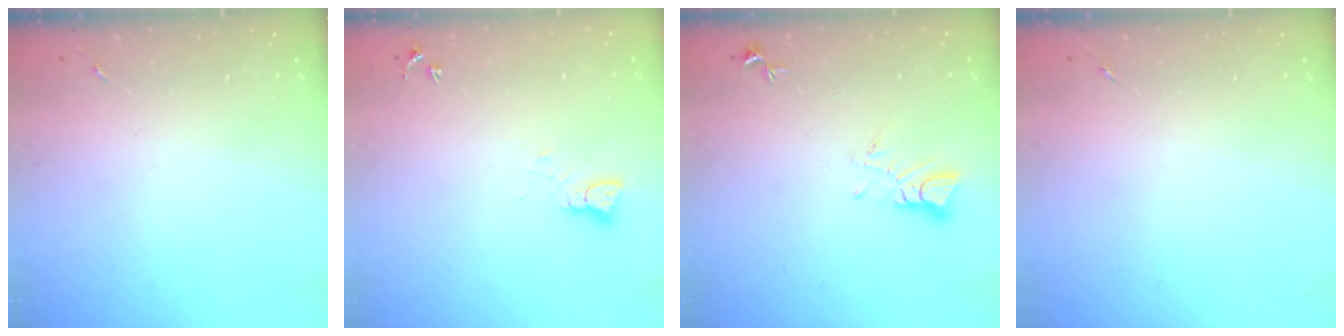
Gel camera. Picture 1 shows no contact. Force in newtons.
{"total": 2.2, "press": 2.2, "slide": 0.2}
{"total": 3.8, "press": 3.7, "slide": 0.2}
{"total": 0.0}